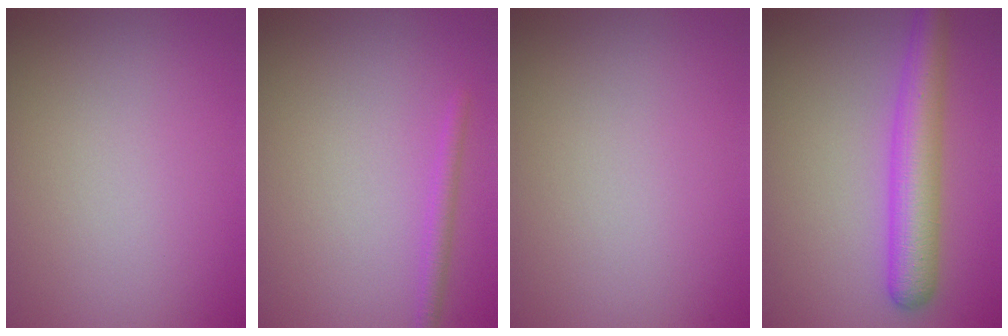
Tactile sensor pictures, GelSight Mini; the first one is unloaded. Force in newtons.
{"total": 1.5, "press": 1.4, "slide": 0.1}
{"total": 0.0}
{"total": 5.3, "press": 5.3, "slide": 0.2}